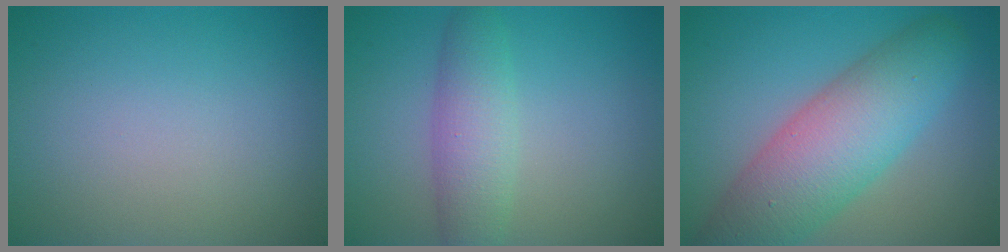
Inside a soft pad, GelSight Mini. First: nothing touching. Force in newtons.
{"total": 4.0, "press": 4.0, "slide": 0.0}
{"total": 8.8, "press": 8.8, "slide": 0.3}